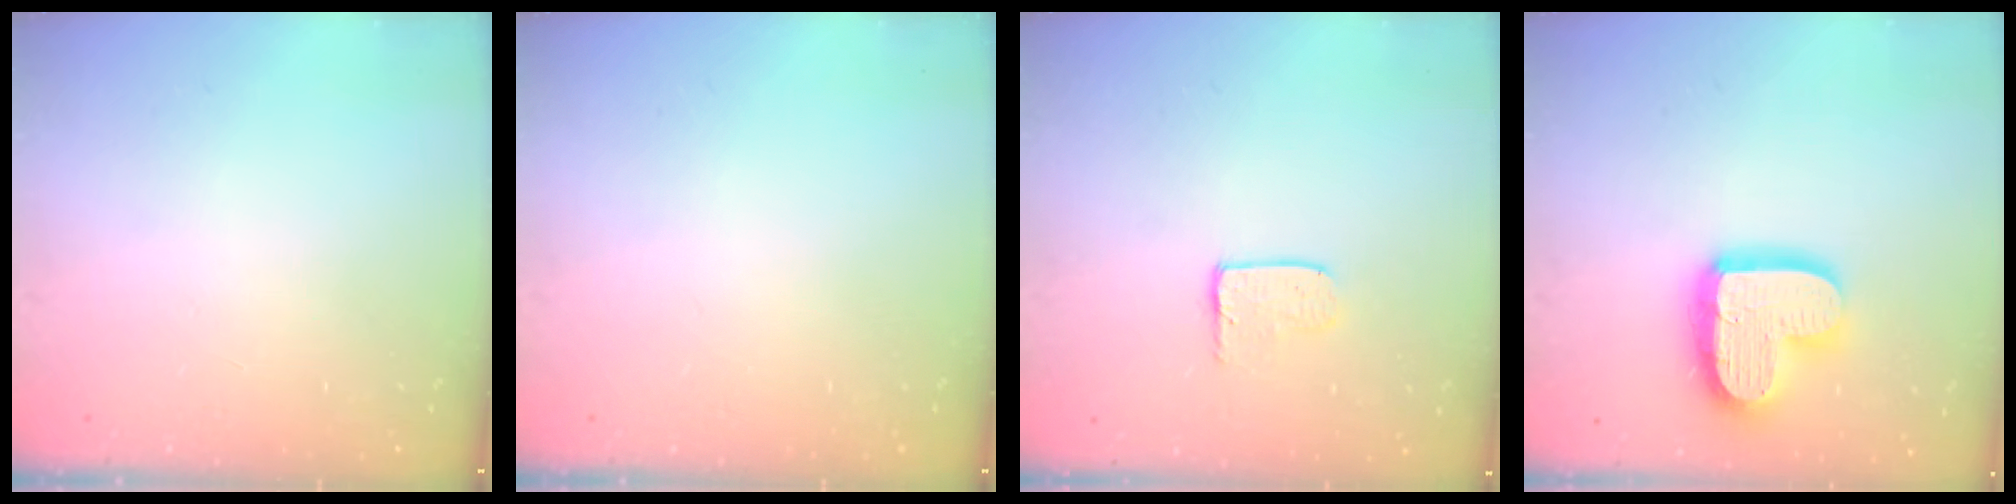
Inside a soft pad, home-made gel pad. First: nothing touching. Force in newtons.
{"total": 0.0}
{"total": 4.0, "press": 4.0, "slide": 0.4}
{"total": 17.1, "press": 17.0, "slide": 1.5}